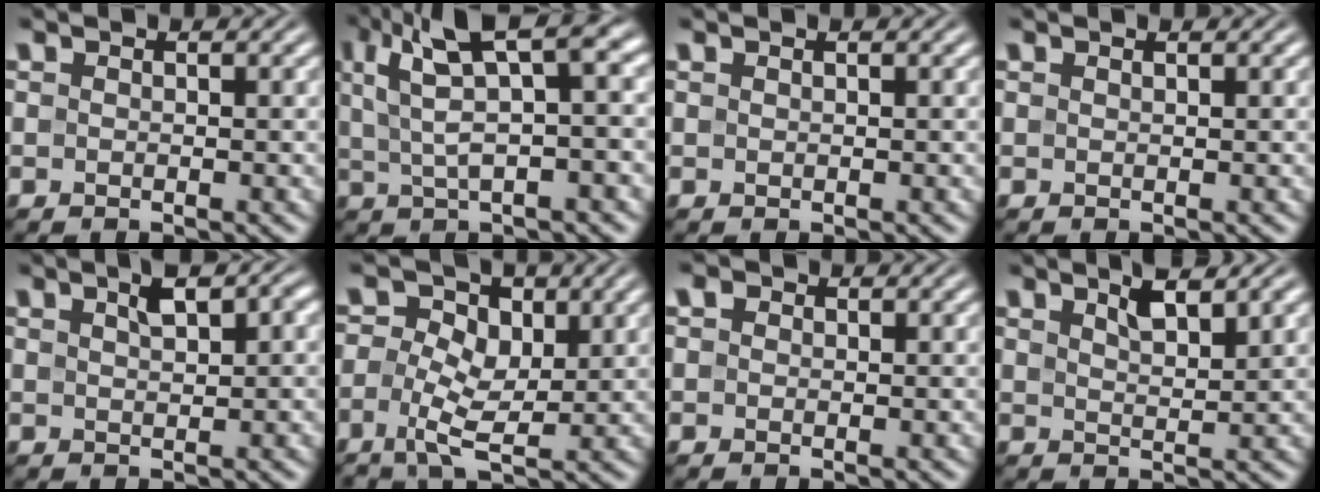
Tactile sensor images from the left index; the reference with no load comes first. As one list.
[{"total": 7.9, "force": [3.2, 2.2, 6.8], "torque": [-0.130, 0.018, 0.059]}, {"total": 0.0}, {"total": 0.0}, {"total": 2.9, "force": [1.2, 0.8, 2.4], "torque": [-0.041, 0.008, 0.024]}, {"total": 4.1, "force": [0.1, 2.6, 3.2], "torque": [-0.064, 0.005, -0.002]}, {"total": 0.9, "force": [0.3, 0.8, 0.3], "torque": [-0.006, 0.001, -0.004]}, {"total": 3.0, "force": [1.9, 0.7, 2.2], "torque": [-0.043, 0.000, 0.035]}]